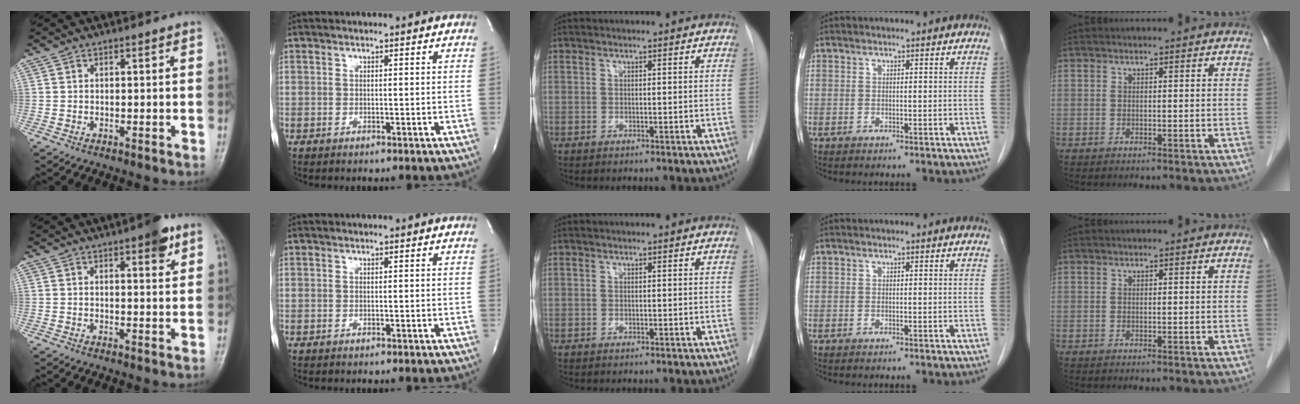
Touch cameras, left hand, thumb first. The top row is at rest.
{"thumb": {"total": 5.2, "force": [3.0, 1.5, 3.9], "torque": [-0.043, -0.012, 0.035]}}